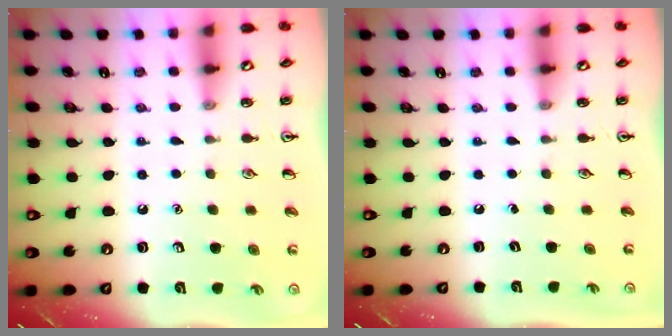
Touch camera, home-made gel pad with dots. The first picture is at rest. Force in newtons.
{"total": 0.0}